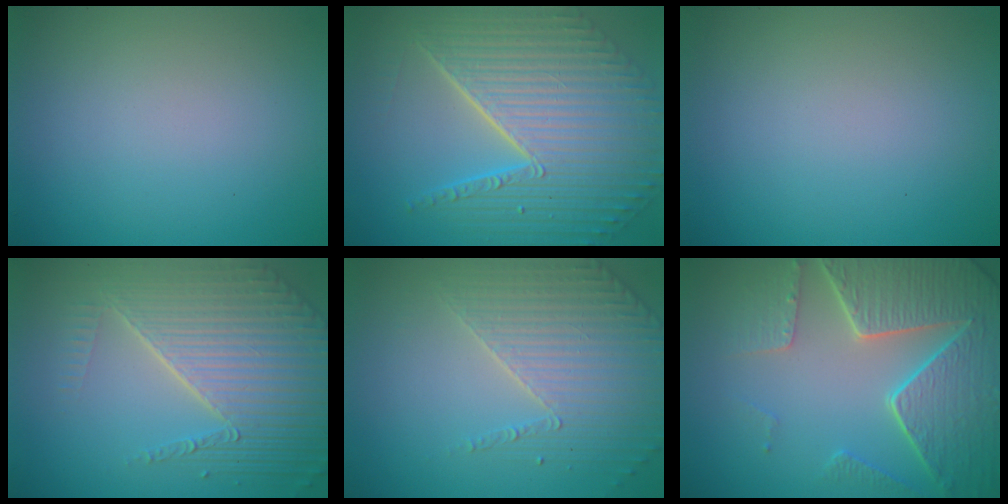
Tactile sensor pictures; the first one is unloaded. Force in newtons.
{"total": 11.2, "press": 7.4, "slide": 8.5}
{"total": 0.0}
{"total": 8.6, "press": 5.7, "slide": 6.5}
{"total": 3.8, "press": 3.6, "slide": 1.1}
{"total": 7.9, "press": 6.0, "slide": 5.1}